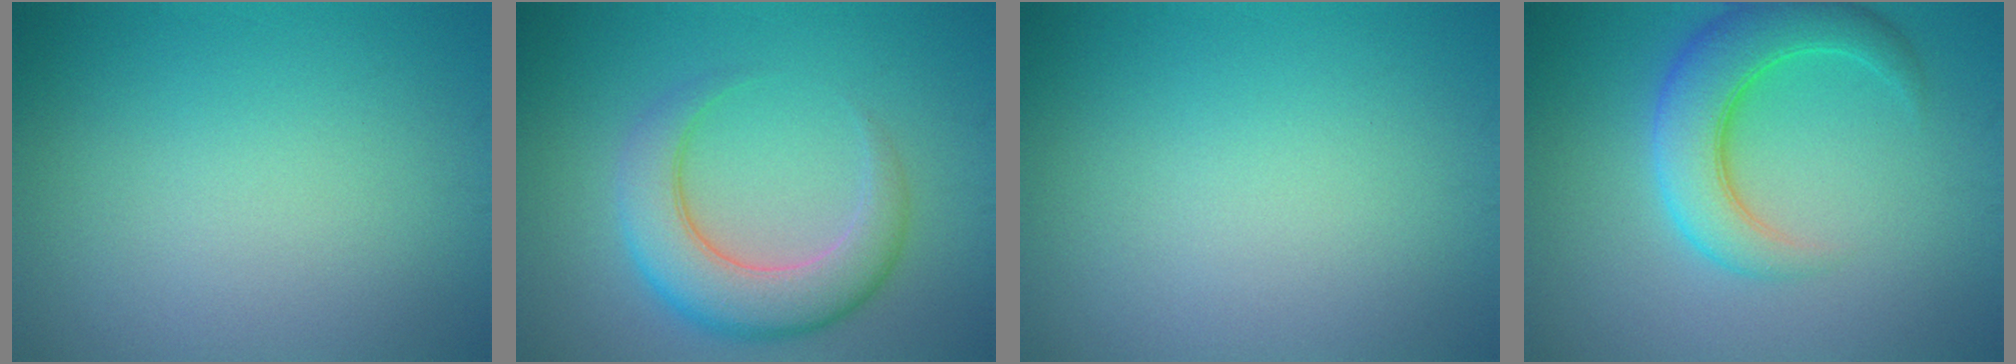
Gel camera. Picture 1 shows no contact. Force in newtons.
{"total": 5.8, "press": 5.8, "slide": 0.5}
{"total": 0.0}
{"total": 5.9, "press": 5.9, "slide": 0.2}